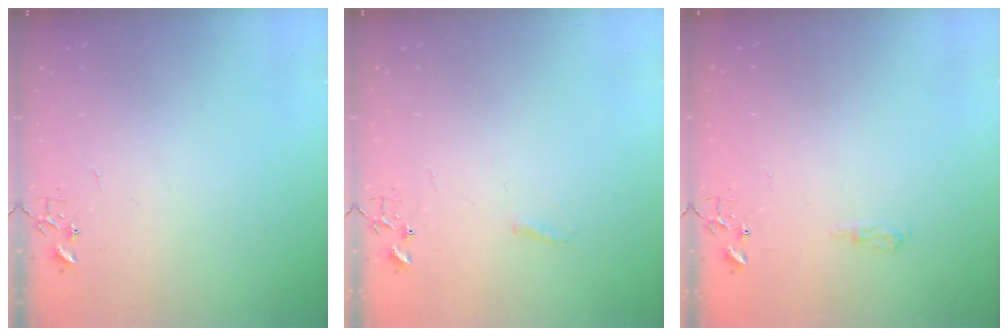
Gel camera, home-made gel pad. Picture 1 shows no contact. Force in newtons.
{"total": 4.3, "press": 4.3, "slide": 0.4}
{"total": 7.0, "press": 7.0, "slide": 0.8}